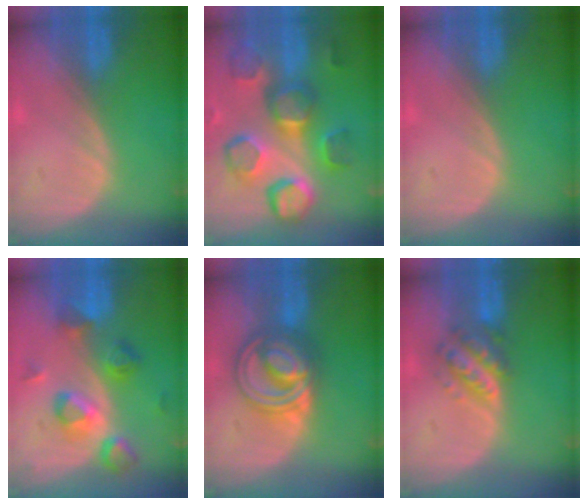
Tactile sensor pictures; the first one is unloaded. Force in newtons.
{"total": 11.9, "press": 10.8, "slide": 5.0}
{"total": 0.0}
{"total": 7.5, "press": 7.5, "slide": 0.7}
{"total": 8.3, "press": 8.3, "slide": 0.6}
{"total": 5.7, "press": 5.3, "slide": 2.3}